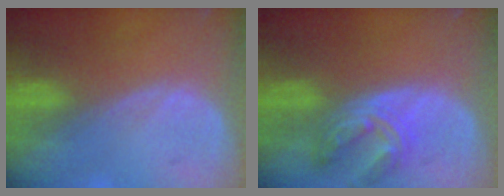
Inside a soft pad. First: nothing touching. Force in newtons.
{"total": 6.3, "press": 6.2, "slide": 1.1}